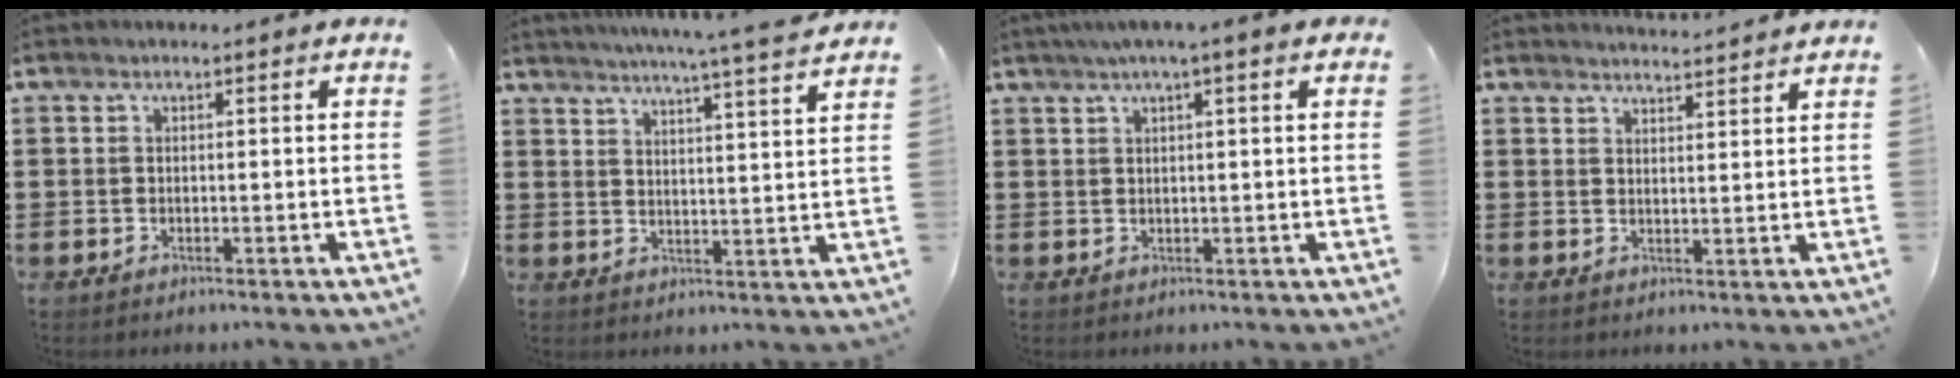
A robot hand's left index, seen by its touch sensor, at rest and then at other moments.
{"total": 5.1, "force": [4.7, -1.1, 1.9], "torque": [-0.054, -0.030, 0.076]}
{"total": 3.1, "force": [1.7, 0.0, 2.6], "torque": [-0.053, 0.004, 0.030]}
{"total": 2.8, "force": [2.8, -0.3, 0.0], "torque": [-0.007, -0.013, 0.052]}